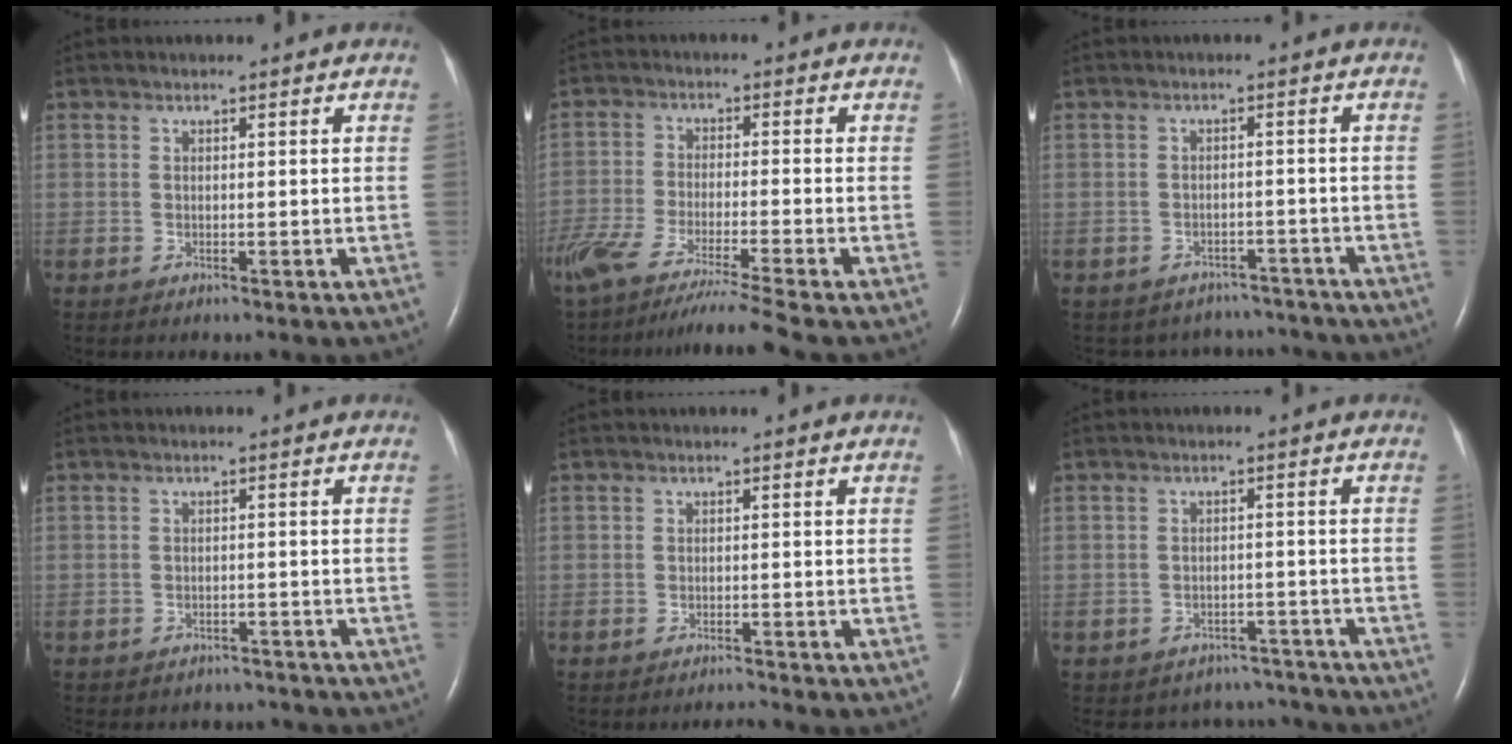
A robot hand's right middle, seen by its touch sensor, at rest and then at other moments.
{"total": 14.6, "force": [-11.9, -1.5, 8.3], "torque": [-0.147, -0.060, -0.200]}
{"total": 8.4, "force": [-7.7, 3.3, -0.1], "torque": [0.001, 0.024, -0.086]}
{"total": 7.2, "force": [-6.7, 2.6, 0.8], "torque": [-0.016, 0.004, -0.076]}
{"total": 1.1, "force": [-1.1, -0.3, 0.1], "torque": [-0.006, -0.006, -0.014]}
{"total": 7.4, "force": [-6.8, 3.0, -0.6], "torque": [0.012, 0.028, -0.076]}